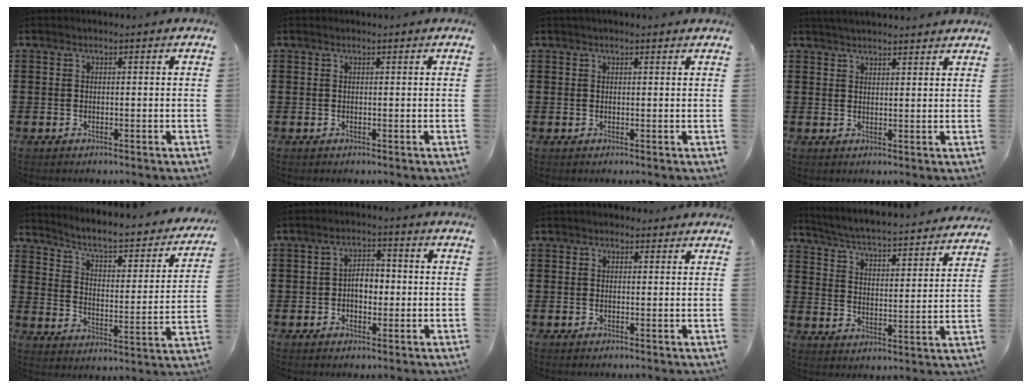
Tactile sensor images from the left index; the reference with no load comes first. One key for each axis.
{"total": 0.0}
{"total": 1.0, "fx": 0.7, "fy": 0.3, "fz": 0.5, "tx": -0.012, "ty": 0.002, "tz": 0.014}
{"total": 2.6, "fx": 2.6, "fy": 0.0, "fz": 0.3, "tx": -0.012, "ty": -0.003, "tz": 0.051}
{"total": 4.6, "fx": 3.8, "fy": 0.7, "fz": 2.4, "tx": -0.069, "ty": -0.034, "tz": 0.053}
{"total": 3.7, "fx": -0.5, "fy": 2.2, "fz": 2.9, "tx": -0.050, "ty": 0.004, "tz": -0.015}
{"total": 1.6, "fx": 1.3, "fy": 0.9, "fz": 0.4, "tx": -0.004, "ty": 0.004, "tz": 0.023}
{"total": 3.9, "fx": 3.8, "fy": -0.6, "fz": 0.9, "tx": -0.039, "ty": -0.038, "tz": 0.055}